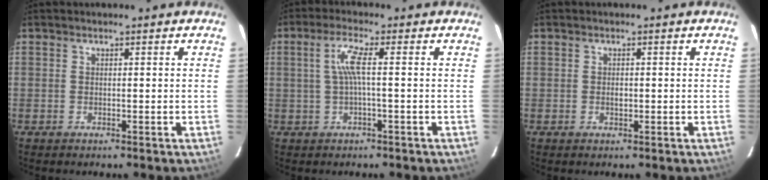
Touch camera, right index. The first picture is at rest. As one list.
[{"total": 4.1, "force": [-0.1, -0.2, 4.1], "torque": [-0.086, 0.003, 0.002]}, {"total": 1.0, "force": [-0.1, 0.7, 0.7], "torque": [-0.012, 0.001, -0.002]}]